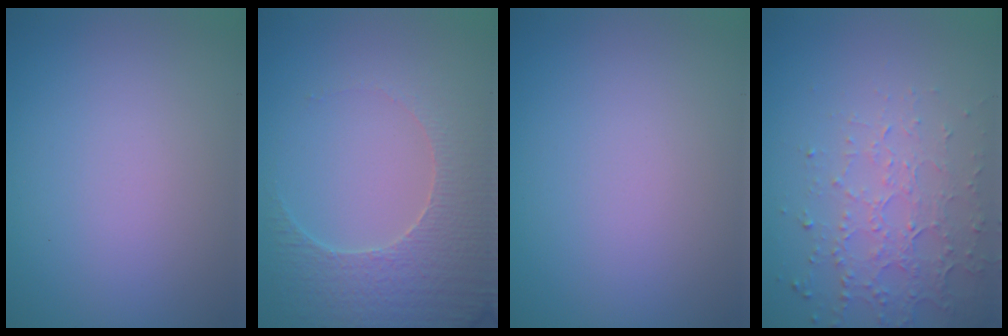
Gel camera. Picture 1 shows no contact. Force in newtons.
{"total": 4.5, "press": 4.4, "slide": 0.8}
{"total": 0.0}
{"total": 4.6, "press": 3.2, "slide": 3.2}